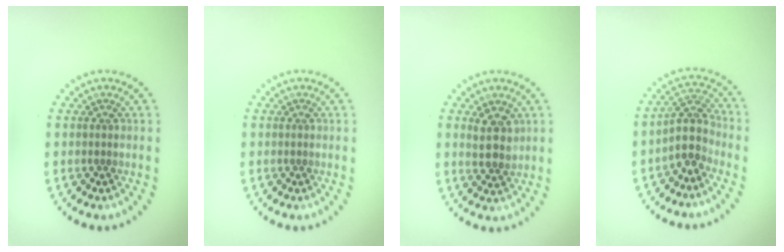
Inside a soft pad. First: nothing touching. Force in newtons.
{"total": 0.0}
{"total": 2.6, "press": 2.4, "slide": 0.8}
{"total": 3.2, "press": 2.5, "slide": 2.1}